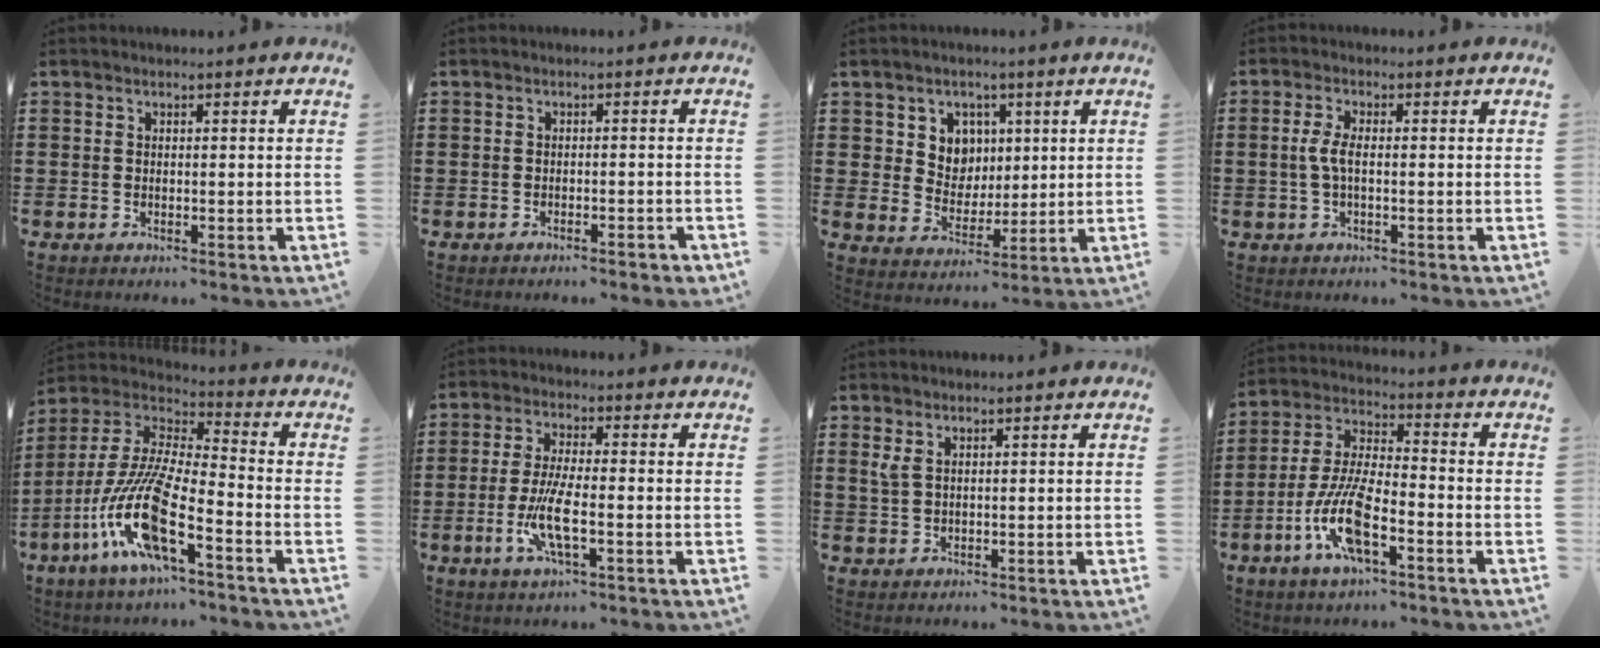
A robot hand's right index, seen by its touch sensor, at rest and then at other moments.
{"total": 1.1, "force": [-1.0, 0.0, 0.4], "torque": [-0.010, 0.000, -0.021]}
{"total": 5.9, "force": [2.4, 5.2, 1.5], "torque": [-0.049, 0.008, 0.041]}
{"total": 3.3, "force": [-0.3, 1.0, 3.1], "torque": [-0.079, -0.006, -0.013]}
{"total": 13.4, "force": [-7.6, 2.1, 10.8], "torque": [-0.247, -0.019, -0.156]}
{"total": 7.1, "force": [-2.3, 1.6, 6.6], "torque": [-0.142, -0.014, -0.048]}
{"total": 2.0, "force": [1.2, 0.8, 1.4], "torque": [-0.030, 0.004, 0.020]}
{"total": 10.2, "force": [-4.6, 3.2, 8.6], "torque": [-0.199, -0.005, -0.090]}